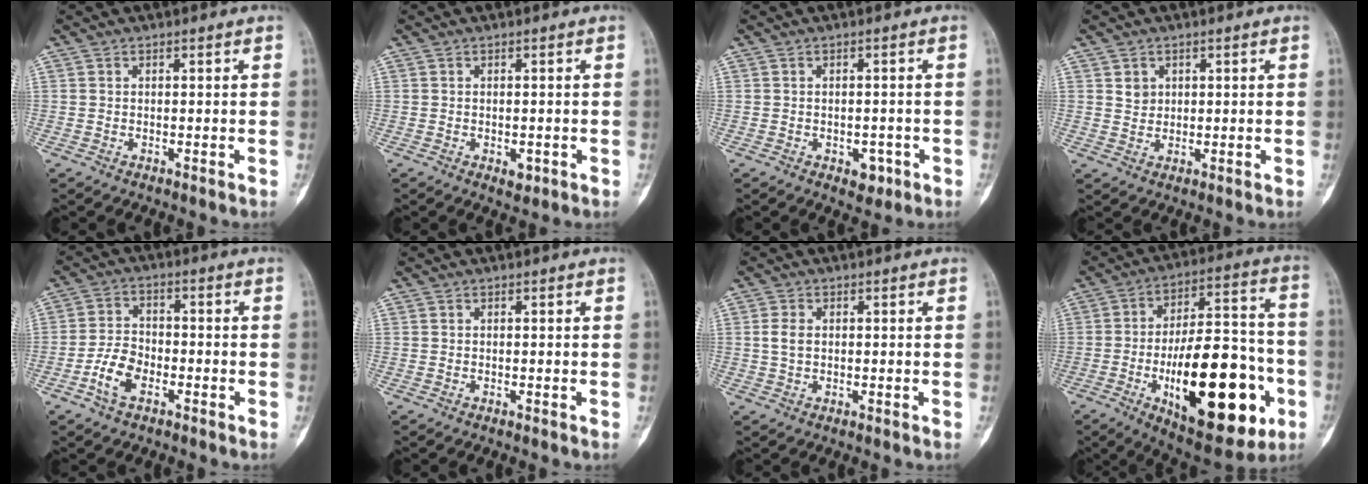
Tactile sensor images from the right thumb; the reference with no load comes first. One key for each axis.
{"total": 2.1, "fx": -0.6, "fy": 1.3, "fz": 1.5, "tx": -0.011, "ty": 0.000, "tz": -0.002}
{"total": 2.4, "fx": -0.7, "fy": 1.5, "fz": 1.7, "tx": -0.009, "ty": 0.001, "tz": -0.003}
{"total": 2.6, "fx": 1.1, "fy": 2.2, "fz": 0.9, "tx": -0.004, "ty": -0.008, "tz": 0.023}
{"total": 6.4, "fx": -3.0, "fy": 3.8, "fz": 4.2, "tx": -0.078, "ty": 0.019, "tz": -0.063}
{"total": 0.0}
{"total": 2.9, "fx": 0.4, "fy": 1.9, "fz": 2.1, "tx": -0.044, "ty": 0.002, "tz": 0.008}
{"total": 28.6, "fx": -9.0, "fy": 12.1, "fz": 24.4, "tx": -0.345, "ty": 0.025, "tz": -0.119}